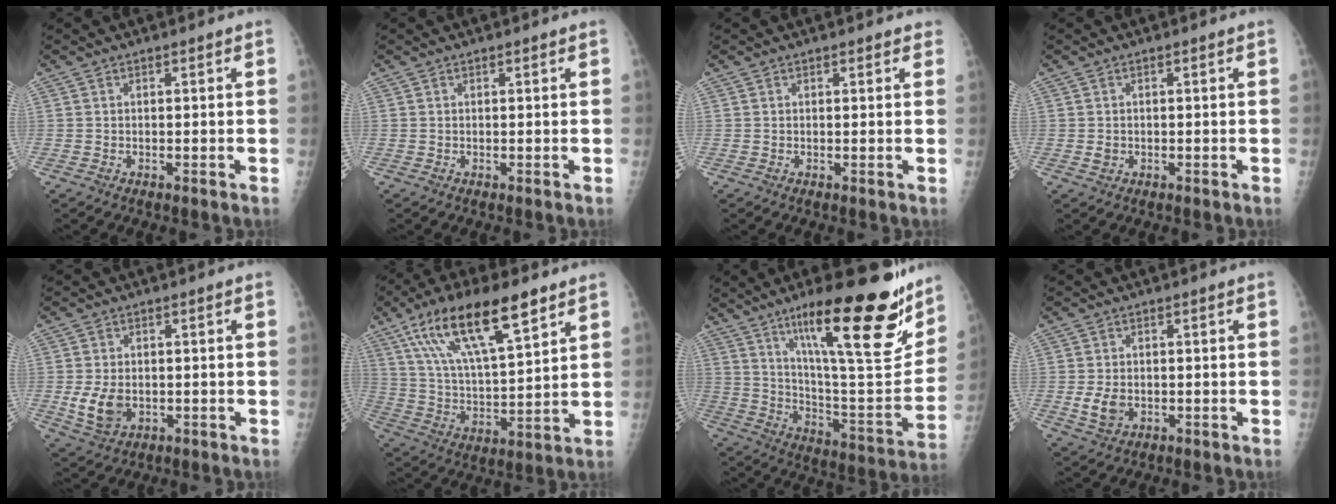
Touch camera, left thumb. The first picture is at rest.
{"total": 0.0}
{"total": 1.3, "force": [1.0, 0.6, 0.6], "torque": [0.004, -0.002, 0.008]}
{"total": 1.2, "force": [-0.1, 1.0, 0.6], "torque": [-0.007, 0.000, 0.002]}
{"total": 6.2, "force": [-0.8, 4.3, 4.4], "torque": [-0.079, -0.009, -0.006]}
{"total": 20.1, "force": [11.2, 6.3, 15.5], "torque": [-0.265, -0.023, 0.207]}
{"total": 28.3, "force": [17.0, 6.2, 21.7], "torque": [-0.301, -0.072, 0.275]}
{"total": 4.0, "force": [-0.6, 2.8, 2.8], "torque": [-0.052, -0.005, -0.005]}